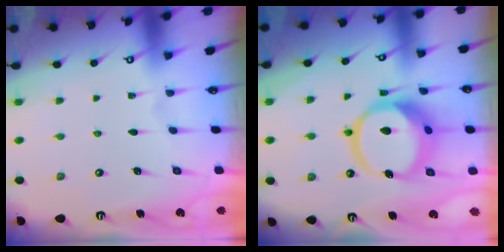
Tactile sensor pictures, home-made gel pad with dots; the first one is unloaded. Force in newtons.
{"total": 15.3, "press": 15.2, "slide": 1.9}